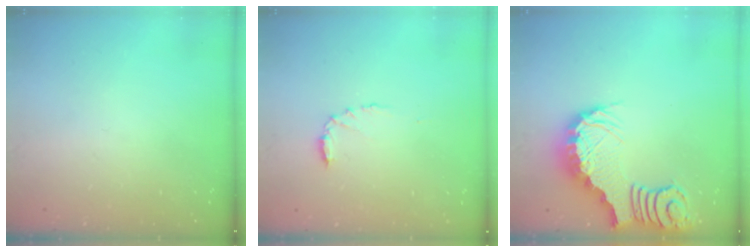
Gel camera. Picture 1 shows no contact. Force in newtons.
{"total": 6.8, "press": 6.8, "slide": 0.7}
{"total": 3.0, "press": 2.9, "slide": 0.7}